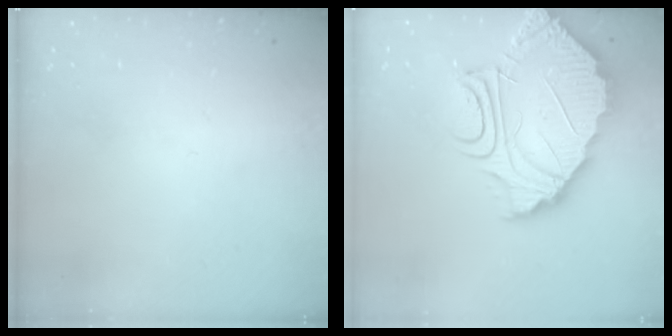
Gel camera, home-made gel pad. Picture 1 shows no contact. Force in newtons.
{"total": 15.6, "press": 15.5, "slide": 1.7}